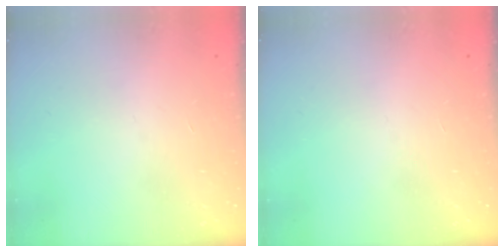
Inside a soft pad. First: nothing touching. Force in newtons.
{"total": 0.0}